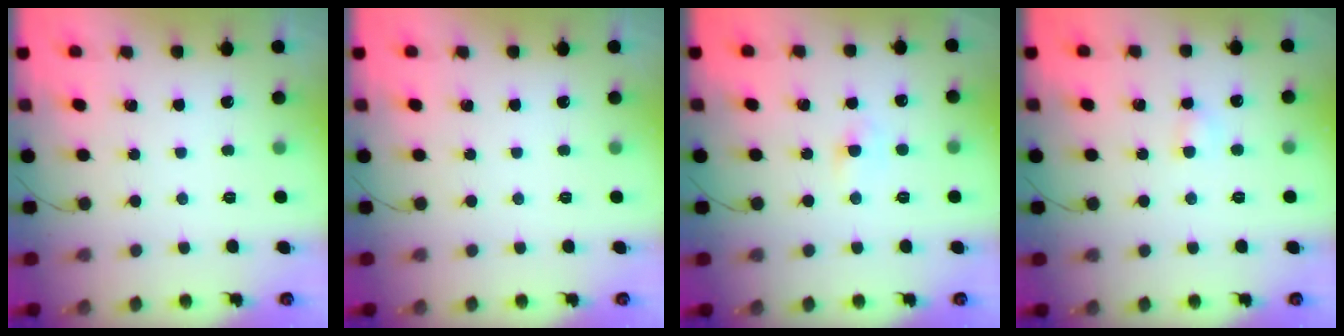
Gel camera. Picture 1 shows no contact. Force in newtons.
{"total": 0.0}
{"total": 2.8, "press": 2.5, "slide": 1.2}
{"total": 2.9, "press": 2.8, "slide": 0.8}